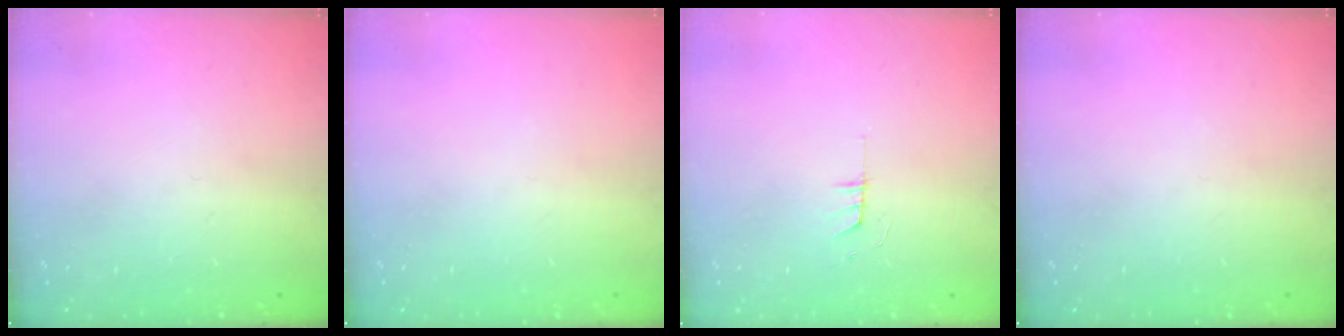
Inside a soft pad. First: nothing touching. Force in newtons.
{"total": 0.0}
{"total": 4.0, "press": 4.0, "slide": 0.4}
{"total": 0.0}